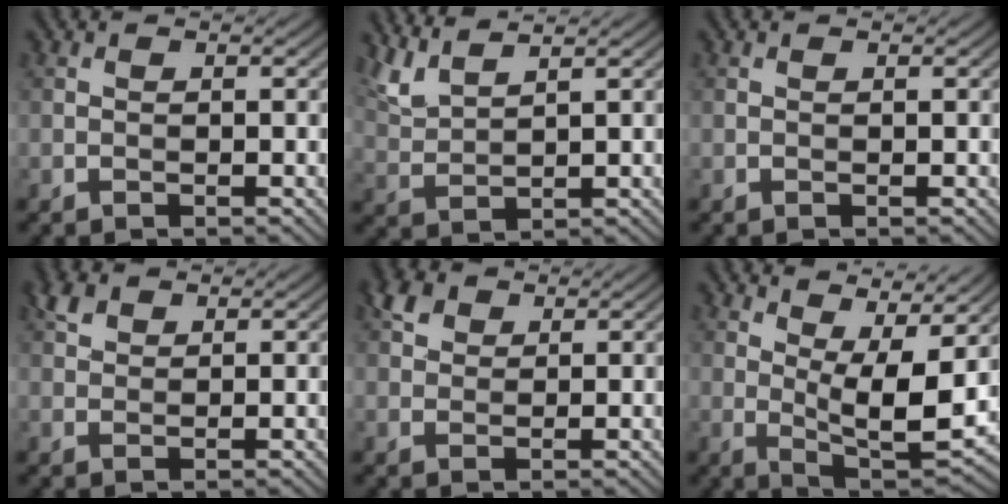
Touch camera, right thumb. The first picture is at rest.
{"total": 4.6, "force": [3.7, 0.9, 2.6], "torque": [-0.070, 0.008, 0.083]}
{"total": 0.0}
{"total": 2.5, "force": [1.7, 1.4, 1.1], "torque": [-0.026, 0.006, 0.035]}
{"total": 3.1, "force": [1.9, 2.0, 1.4], "torque": [-0.030, 0.007, 0.036]}
{"total": 10.5, "force": [4.6, 3.5, 8.7], "torque": [-0.161, -0.003, 0.080]}